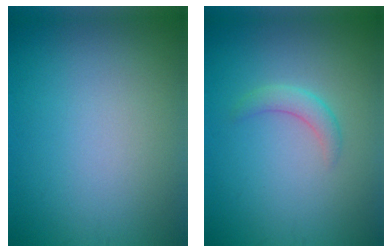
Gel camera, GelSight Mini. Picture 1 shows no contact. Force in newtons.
{"total": 1.8, "press": 1.8, "slide": 0.0}